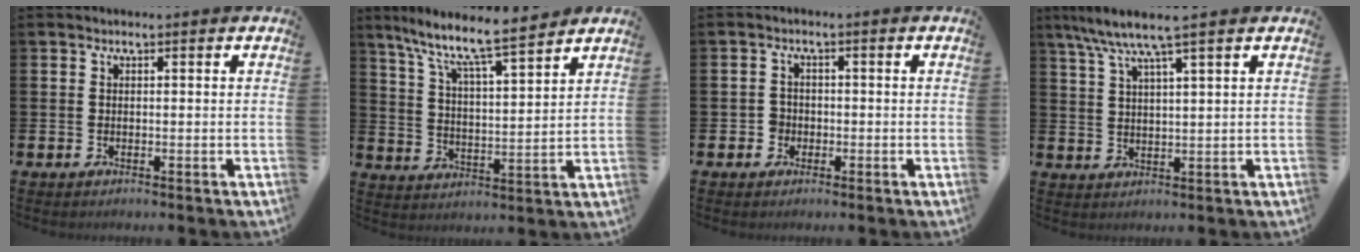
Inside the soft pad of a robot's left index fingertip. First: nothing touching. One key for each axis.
{"total": 8.5, "fx": 7.6, "fy": 0.5, "fz": 3.6, "tx": -0.090, "ty": -0.057, "tz": 0.126}
{"total": 2.0, "fx": -0.9, "fy": 1.8, "fz": 0.1, "tx": -0.005, "ty": 0.005, "tz": -0.022}
{"total": 6.0, "fx": 4.7, "fy": 0.1, "fz": 3.7, "tx": -0.083, "ty": -0.016, "tz": 0.080}